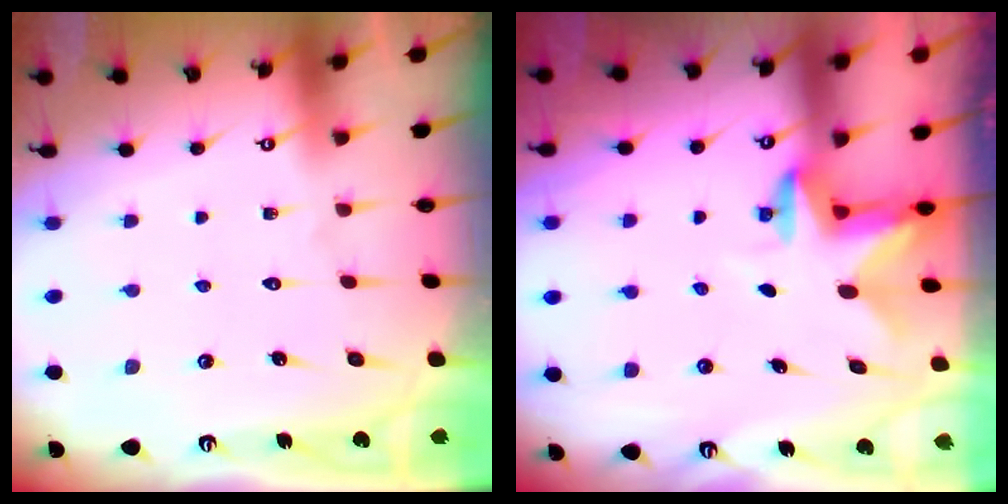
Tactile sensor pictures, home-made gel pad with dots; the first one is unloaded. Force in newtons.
{"total": 2.6, "press": 2.6, "slide": 0.6}